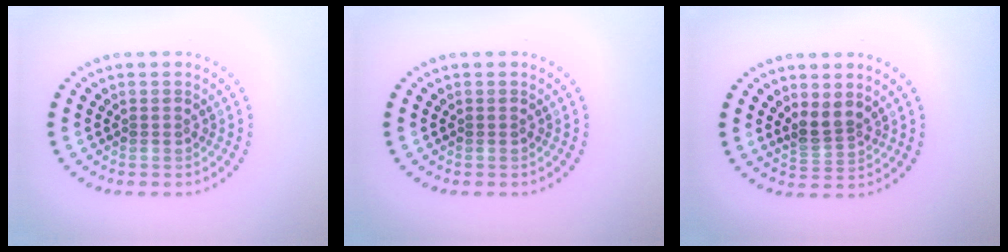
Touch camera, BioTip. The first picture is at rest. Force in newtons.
{"total": 0.0}
{"total": 2.3, "press": 1.8, "slide": 1.5}